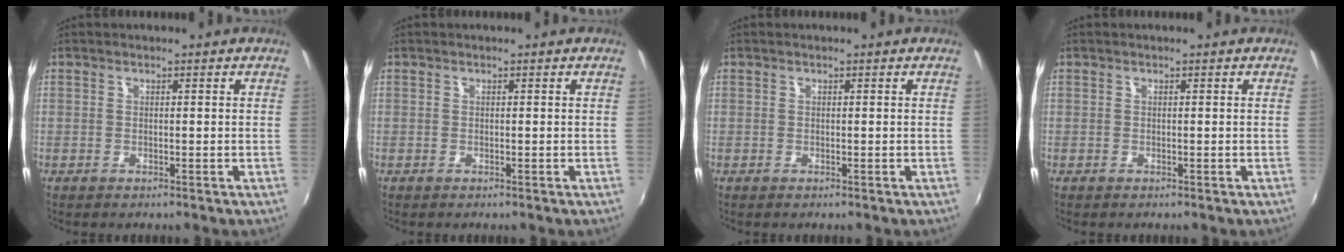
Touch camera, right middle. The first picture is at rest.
{"total": 0.0}
{"total": 0.0}
{"total": 0.0}